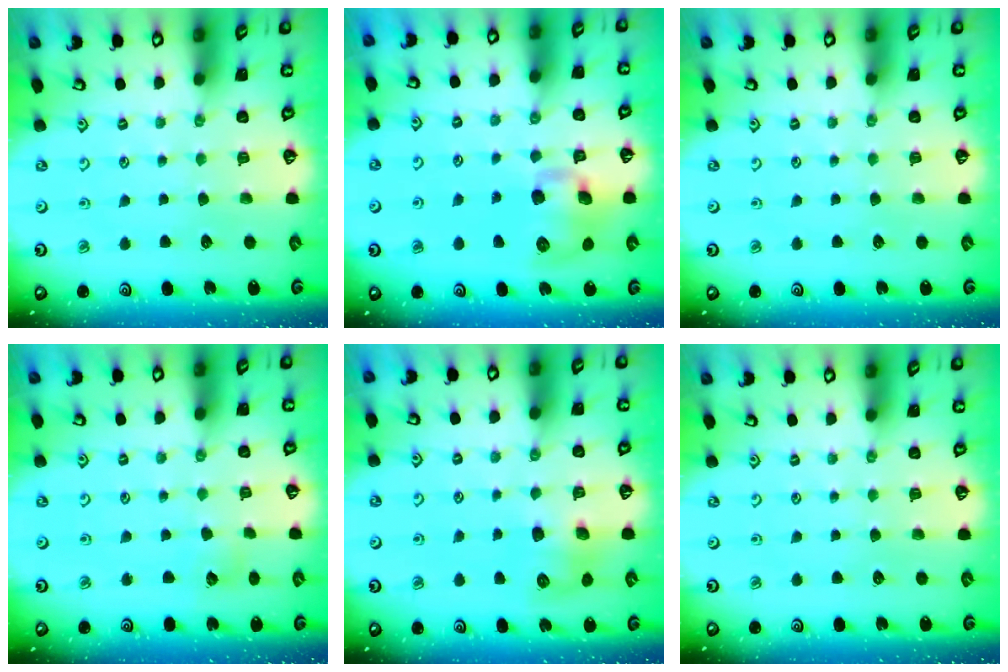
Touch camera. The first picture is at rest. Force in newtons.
{"total": 11.2, "press": 11.1, "slide": 1.9}
{"total": 0.0}
{"total": 3.2, "press": 3.2, "slide": 0.3}
{"total": 8.4, "press": 8.4, "slide": 0.1}
{"total": 0.0}